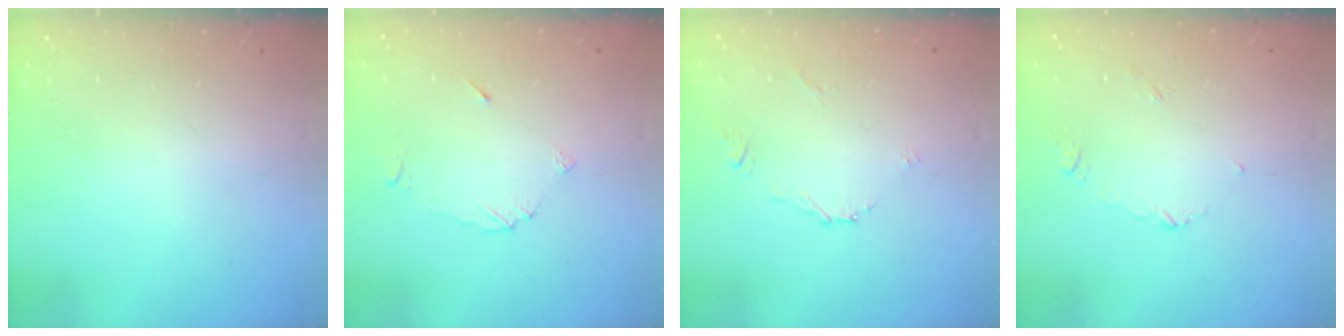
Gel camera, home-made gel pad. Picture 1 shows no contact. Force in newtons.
{"total": 3.9, "press": 3.8, "slide": 0.5}
{"total": 3.9, "press": 3.9, "slide": 0.4}
{"total": 4.0, "press": 4.0, "slide": 0.7}